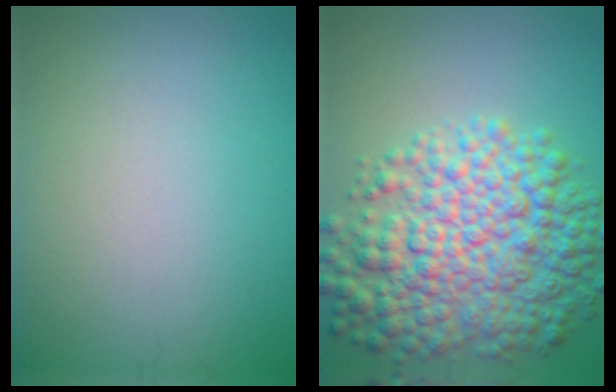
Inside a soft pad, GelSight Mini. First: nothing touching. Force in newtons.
{"total": 9.7, "press": 9.7, "slide": 0.3}